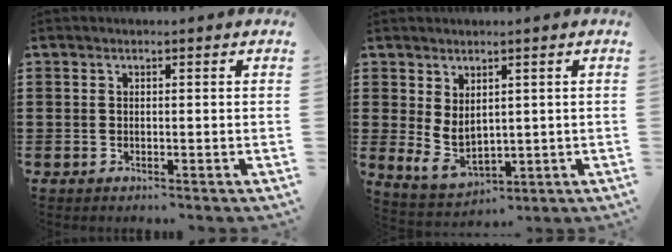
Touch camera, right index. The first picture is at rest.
{"total": 4.2, "force": [1.3, 2.9, 2.8], "torque": [-0.073, -0.003, 0.024]}